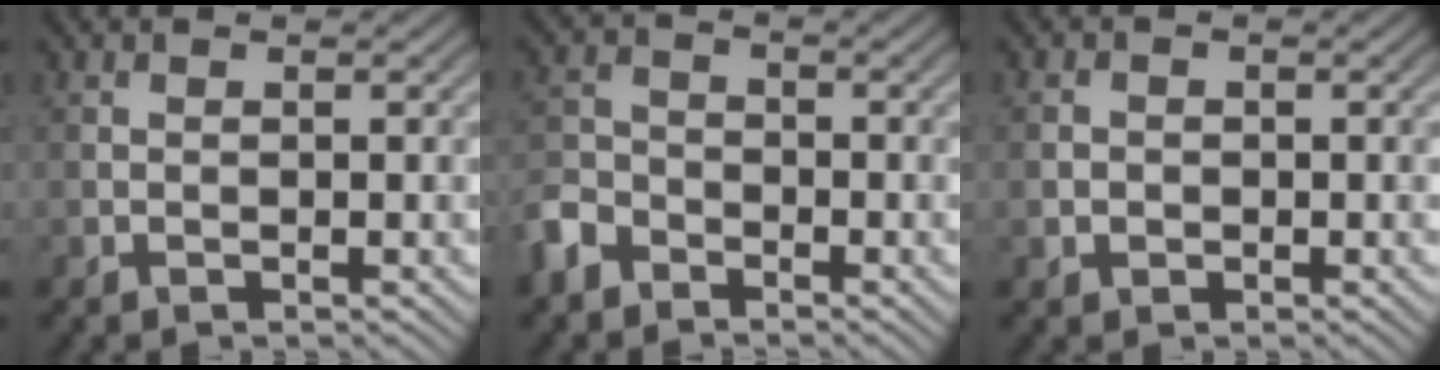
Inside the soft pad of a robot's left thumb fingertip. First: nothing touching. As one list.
[{"total": 4.5, "force": [-3.2, 2.6, 1.7], "torque": [-0.045, -0.001, -0.081]}, {"total": 1.4, "force": [-0.4, 1.3, 0.4], "torque": [-0.004, -0.004, -0.009]}]